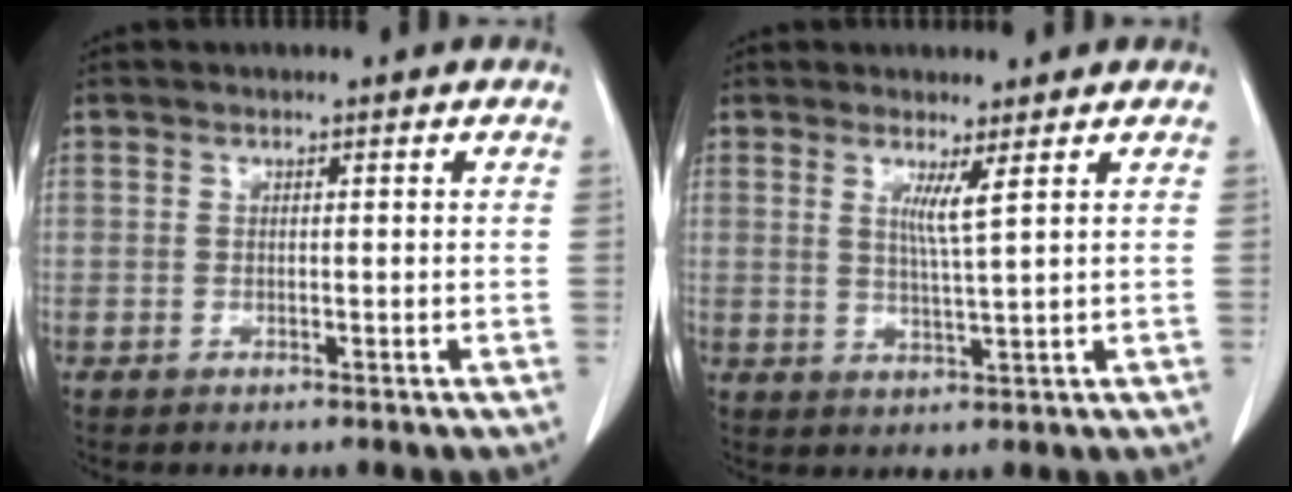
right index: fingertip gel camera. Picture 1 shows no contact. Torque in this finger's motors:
{"motor_torque": [0.26, 0.26, 0.04, 0.05]}